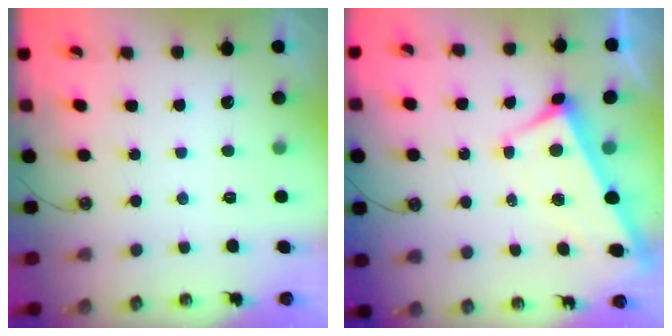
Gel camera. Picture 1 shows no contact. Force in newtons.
{"total": 2.9, "press": 2.8, "slide": 0.9}